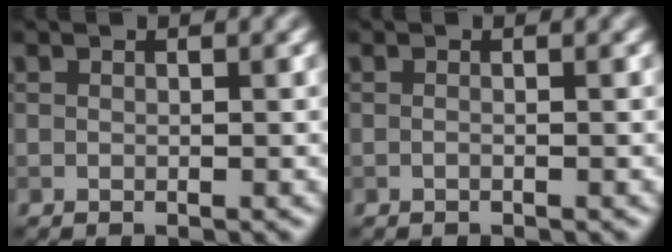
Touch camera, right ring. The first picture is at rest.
{"total": 0.7, "force": [-0.1, 0.3, 0.7], "torque": [-0.010, -0.010, -0.011]}